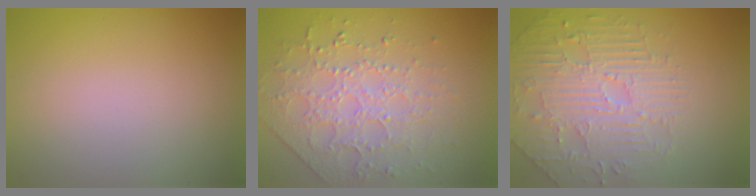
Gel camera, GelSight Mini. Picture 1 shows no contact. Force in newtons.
{"total": 3.8, "press": 3.3, "slide": 1.8}
{"total": 4.2, "press": 4.1, "slide": 0.9}